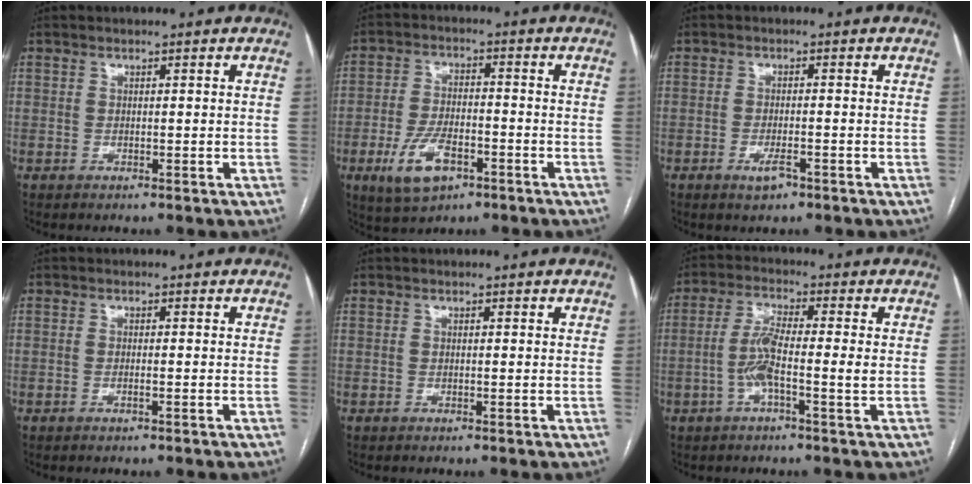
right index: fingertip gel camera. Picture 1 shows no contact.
{"total": 8.5, "force": [-4.1, 3.9, 6.4], "torque": [-0.137, -0.003, -0.067]}
{"total": 2.7, "force": [-1.6, 0.7, 2.1], "torque": [-0.040, -0.002, -0.025]}
{"total": 0.6, "force": [-0.4, -0.1, 0.5], "torque": [-0.009, -0.001, -0.006]}
{"total": 0.0}
{"total": 5.7, "force": [-1.2, 0.2, 5.5], "torque": [-0.115, 0.010, -0.026]}